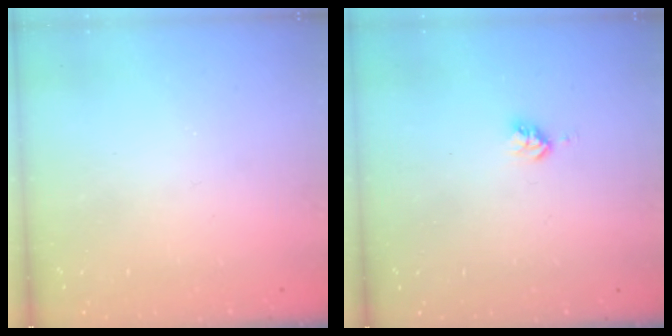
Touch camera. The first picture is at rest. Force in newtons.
{"total": 3.7, "press": 3.7, "slide": 0.5}